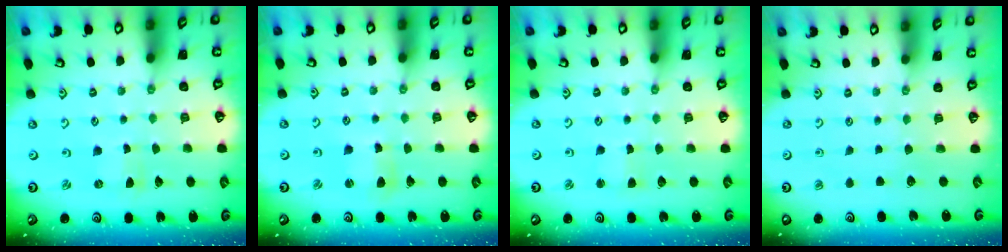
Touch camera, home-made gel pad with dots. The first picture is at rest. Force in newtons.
{"total": 3.5, "press": 3.4, "slide": 0.5}
{"total": 2.0, "press": 2.0, "slide": 0.3}
{"total": 0.0}